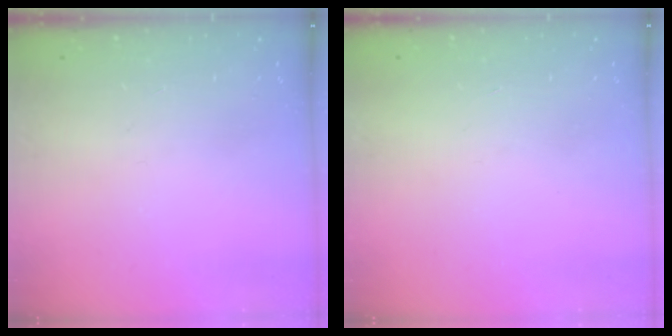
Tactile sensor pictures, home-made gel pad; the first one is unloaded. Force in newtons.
{"total": 1.5, "press": 1.5, "slide": 0.1}